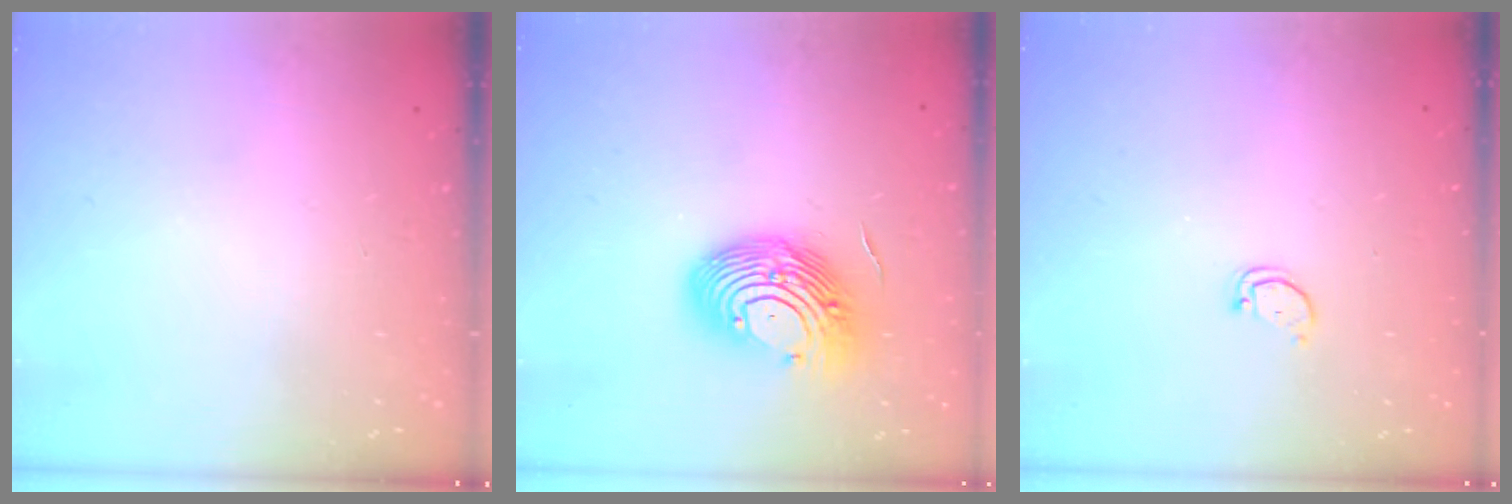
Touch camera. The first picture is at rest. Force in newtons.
{"total": 13.3, "press": 12.8, "slide": 3.9}
{"total": 1.8, "press": 1.8, "slide": 0.1}